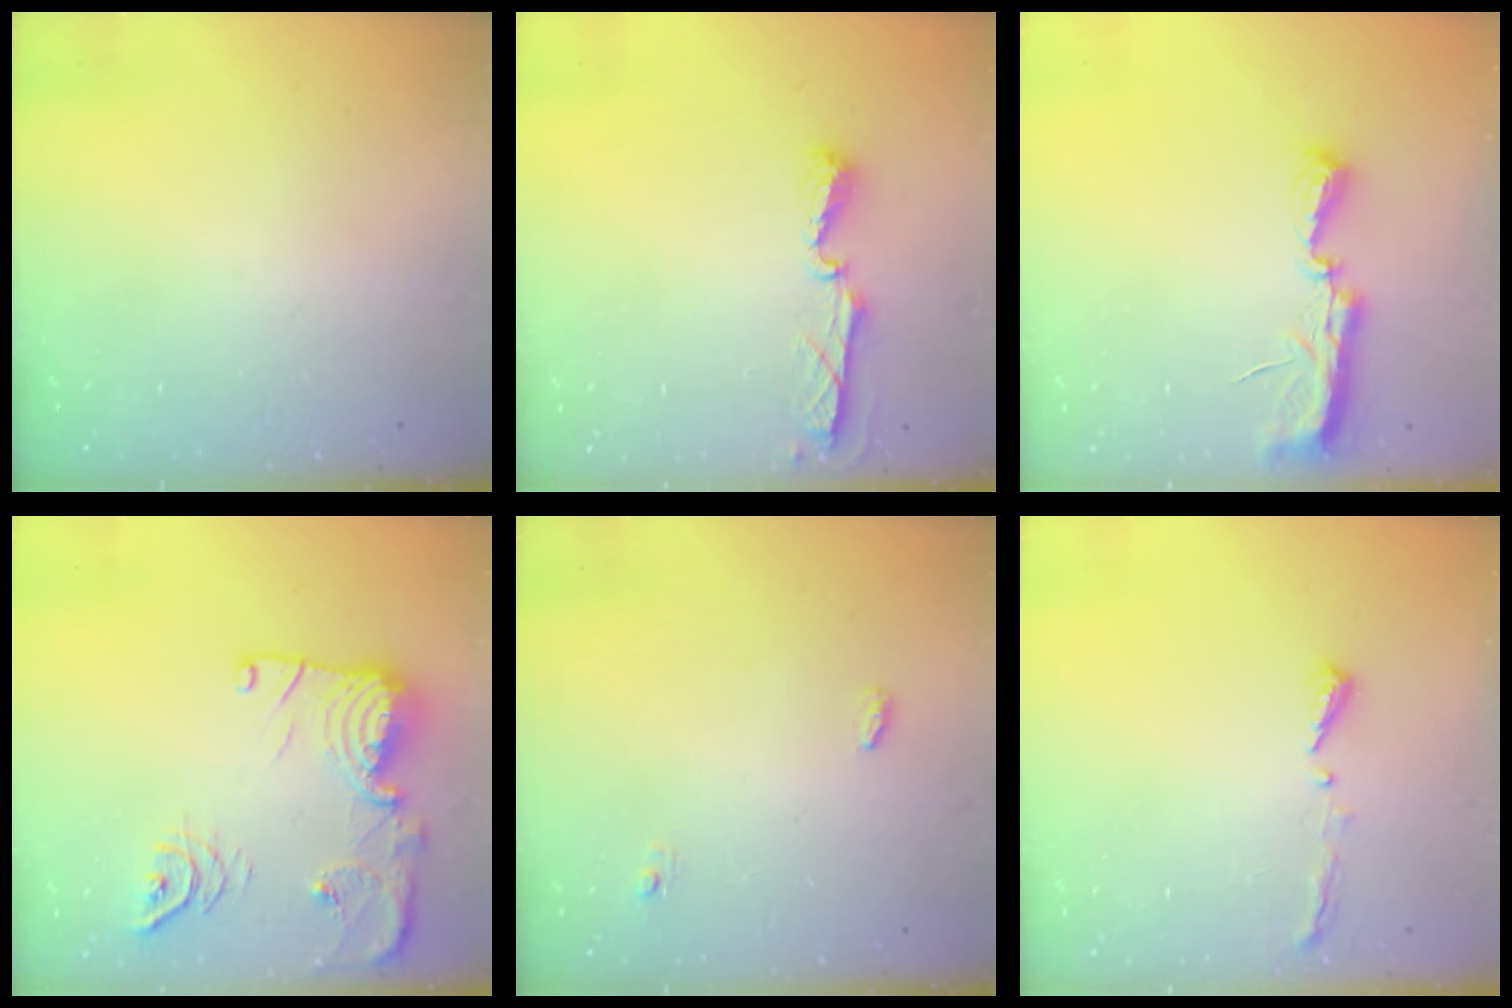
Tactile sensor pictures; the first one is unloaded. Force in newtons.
{"total": 5.6, "press": 5.5, "slide": 0.6}
{"total": 7.4, "press": 7.3, "slide": 0.6}
{"total": 18.6, "press": 18.6, "slide": 1.1}
{"total": 3.5, "press": 3.4, "slide": 0.9}
{"total": 4.4, "press": 4.3, "slide": 0.6}